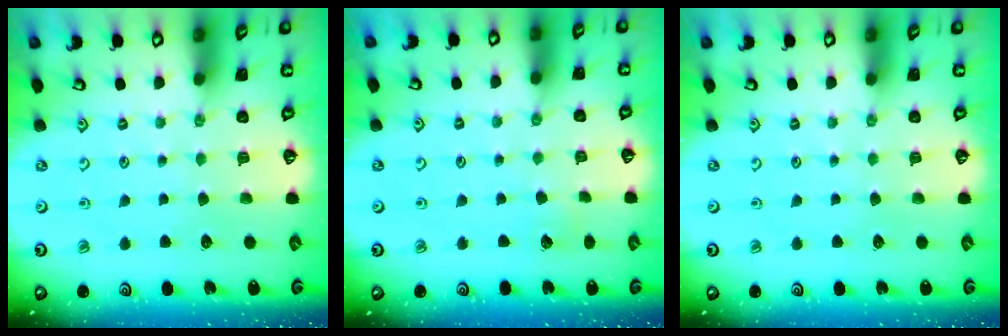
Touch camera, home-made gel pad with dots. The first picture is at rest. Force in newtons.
{"total": 2.4, "press": 2.4, "slide": 0.2}
{"total": 0.0}